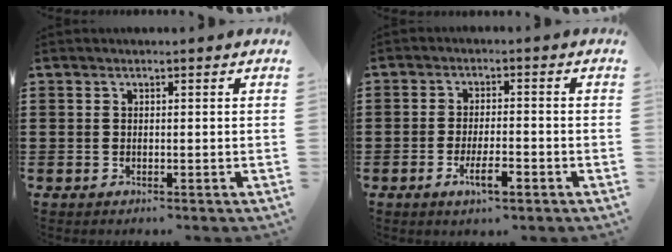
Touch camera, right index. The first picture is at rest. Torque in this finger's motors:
{"motor_torque": [2.14, 0.00, 0.09, 0.07]}